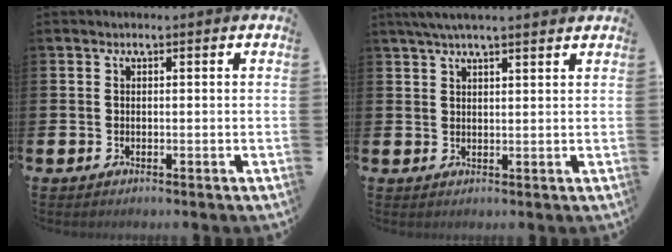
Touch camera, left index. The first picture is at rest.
{"total": 3.8, "force": [3.2, 0.4, 2.0], "torque": [-0.040, -0.003, 0.058]}